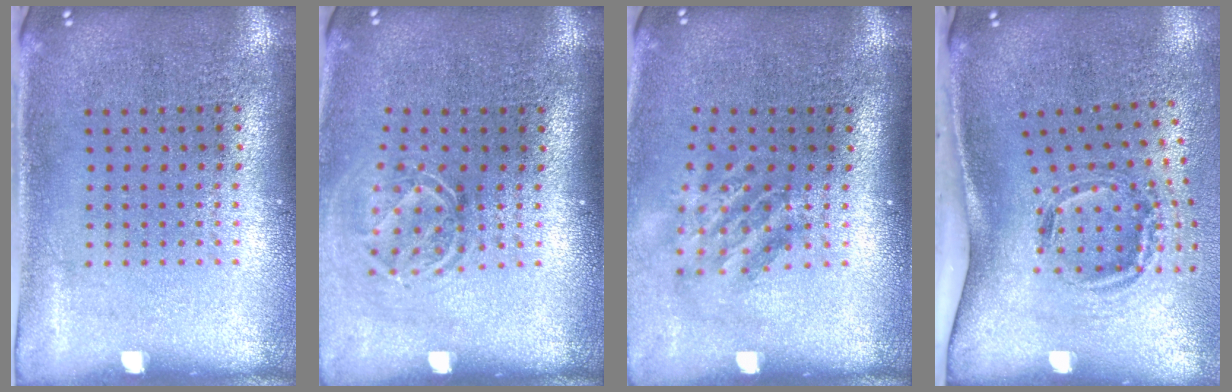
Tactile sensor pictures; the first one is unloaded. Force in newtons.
{"total": 1.7, "press": 1.3, "slide": 1.2}
{"total": 1.7, "press": 1.2, "slide": 1.2}
{"total": 1.9, "press": 1.2, "slide": 1.4}